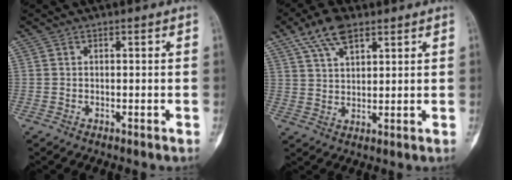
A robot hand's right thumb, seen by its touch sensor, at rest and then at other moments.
{"total": 8.1, "force": [5.0, 3.6, 5.3], "torque": [-0.088, -0.007, 0.095]}